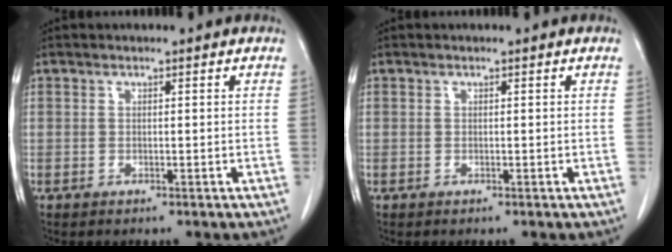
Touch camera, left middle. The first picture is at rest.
{"total": 0.0}